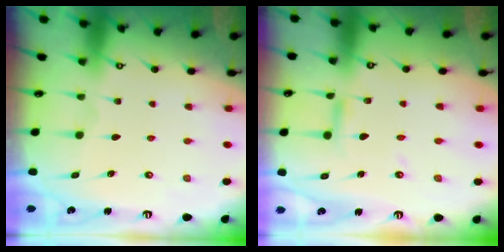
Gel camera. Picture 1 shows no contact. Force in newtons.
{"total": 4.1, "press": 4.1, "slide": 0.3}